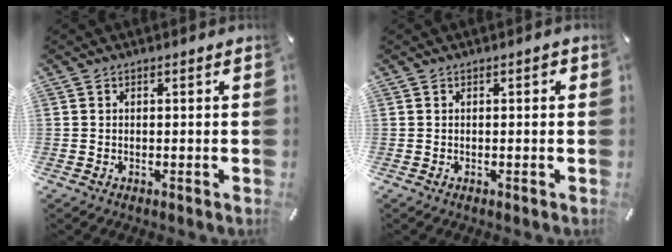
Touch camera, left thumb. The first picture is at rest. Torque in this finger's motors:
{"motor_torque": [0.27, 0.63, 0.05, -0.15, 0.00]}